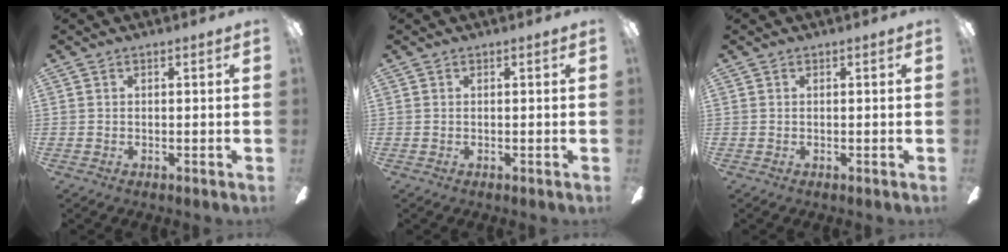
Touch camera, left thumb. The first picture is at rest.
{"total": 0.0}
{"total": 0.0}